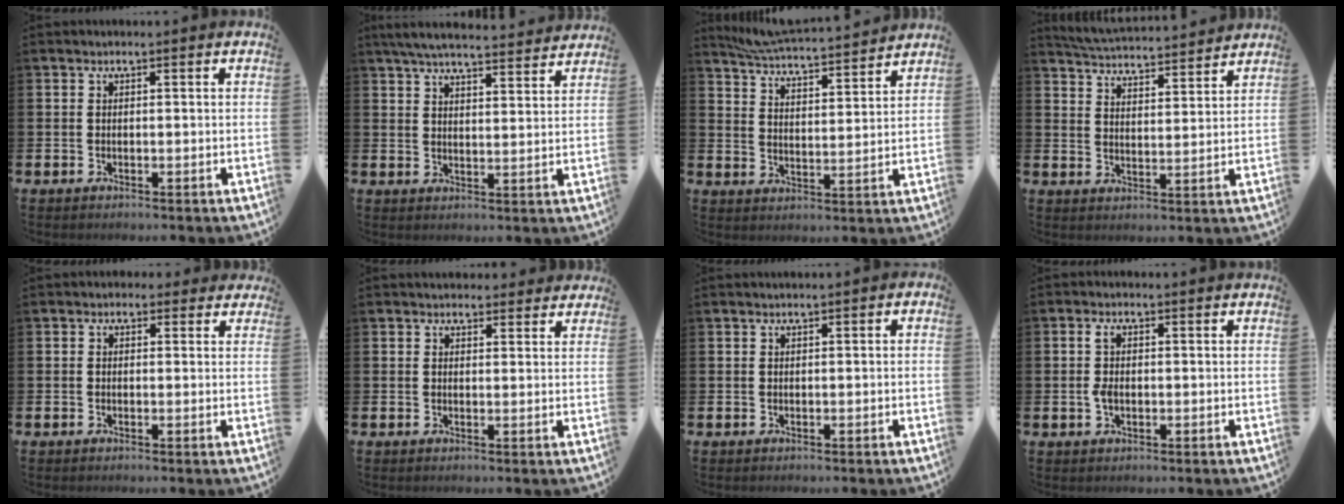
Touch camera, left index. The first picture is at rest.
{"total": 6.0, "force": [5.8, 0.5, 1.5], "torque": [-0.042, -0.034, 0.103]}
{"total": 5.6, "force": [5.5, 0.1, 1.0], "torque": [-0.042, -0.044, 0.094]}
{"total": 5.0, "force": [5.0, 0.3, 0.4], "torque": [-0.021, -0.043, 0.086]}
{"total": 1.1, "force": [0.5, 1.0, 0.1], "torque": [-0.001, 0.008, 0.007]}
{"total": 2.5, "force": [2.3, 1.0, 0.0], "torque": [0.007, -0.009, 0.040]}
{"total": 0.0}
{"total": 2.8, "force": [0.1, 1.6, 2.2], "torque": [-0.044, 0.008, 0.000]}